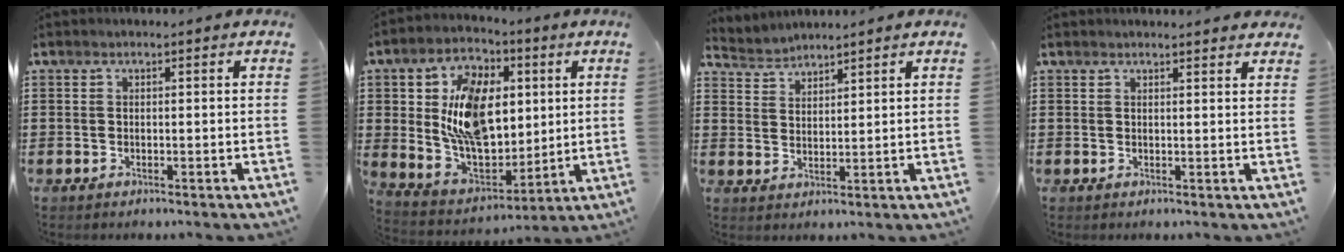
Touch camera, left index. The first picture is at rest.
{"total": 13.1, "force": [2.8, 8.7, 9.4], "torque": [-0.205, 0.004, 0.053]}
{"total": 2.6, "force": [2.5, 0.4, -0.6], "torque": [0.000, -0.006, 0.046]}
{"total": 1.6, "force": [1.6, 0.0, 0.4], "torque": [-0.011, 0.000, 0.031]}